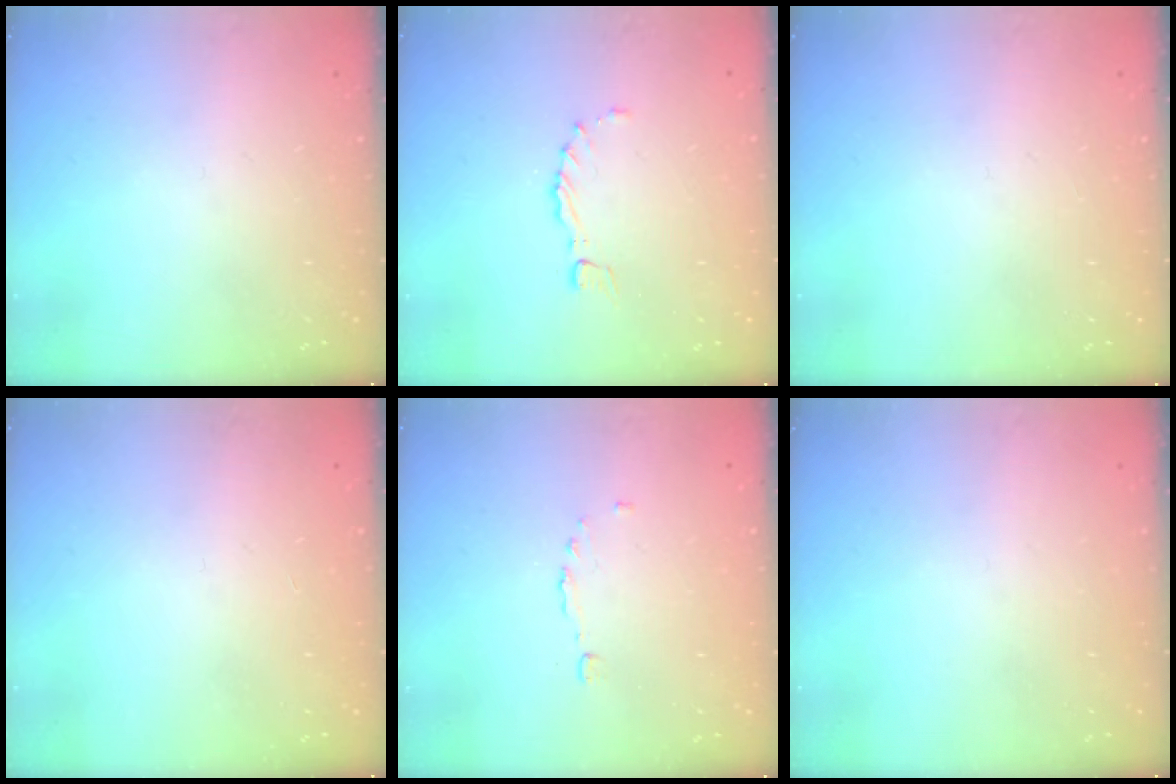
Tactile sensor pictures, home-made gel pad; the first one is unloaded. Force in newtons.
{"total": 0.8, "press": 0.7, "slide": 0.3}
{"total": 0.0}
{"total": 1.4, "press": 1.4, "slide": 0.1}
{"total": 1.1, "press": 0.8, "slide": 0.7}
{"total": 0.0}